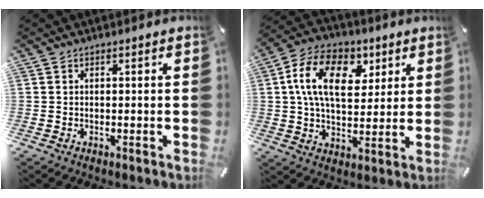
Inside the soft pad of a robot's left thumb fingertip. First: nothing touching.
{"total": 15.4, "force": [4.7, 10.0, 10.8], "torque": [-0.182, 0.007, 0.085]}